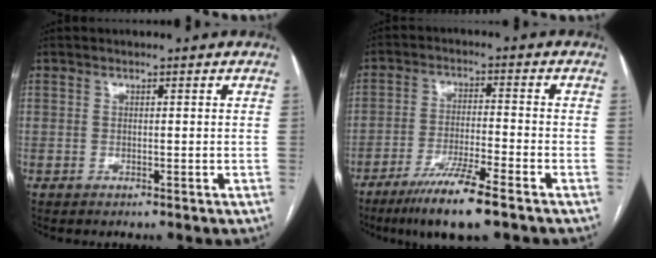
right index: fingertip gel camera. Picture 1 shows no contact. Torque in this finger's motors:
{"motor_torque": [0.65, -0.69, 0.52, 0.14]}